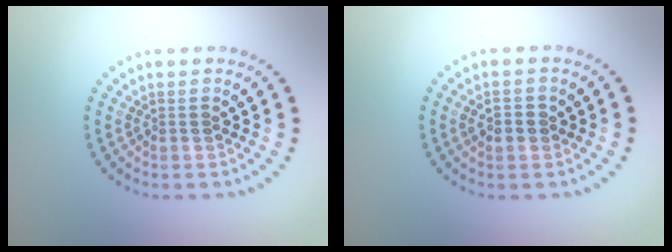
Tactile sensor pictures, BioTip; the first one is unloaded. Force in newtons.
{"total": 1.2, "press": 1.1, "slide": 0.1}